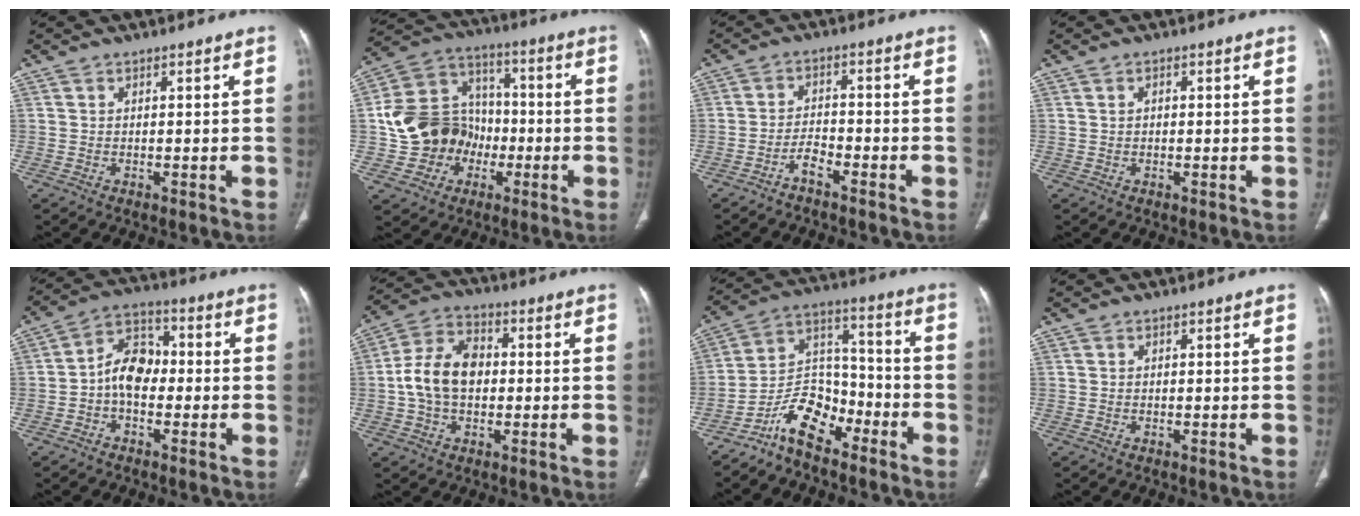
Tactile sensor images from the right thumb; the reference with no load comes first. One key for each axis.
{"total": 15.3, "fx": -3.0, "fy": 13.3, "fz": 6.9, "tx": -0.089, "ty": 0.040, "tz": -0.052}
{"total": 3.3, "fx": -2.6, "fy": 0.9, "fz": 1.8, "tx": -0.039, "ty": 0.026, "tz": -0.050}
{"total": 0.7, "fx": 0.1, "fy": 0.5, "fz": 0.5, "tx": -0.011, "ty": 0.004, "tz": 0.004}
{"total": 8.6, "fx": -1.4, "fy": 5.9, "fz": 6.1, "tx": -0.086, "ty": 0.032, "tz": -0.039}
{"total": 11.5, "fx": -0.2, "fy": 8.0, "fz": 8.3, "tx": -0.149, "ty": 0.028, "tz": -0.011}
{"total": 10.6, "fx": -7.6, "fy": 5.4, "fz": 5.0, "tx": -0.075, "ty": 0.083, "tz": -0.151}
{"total": 0.0}